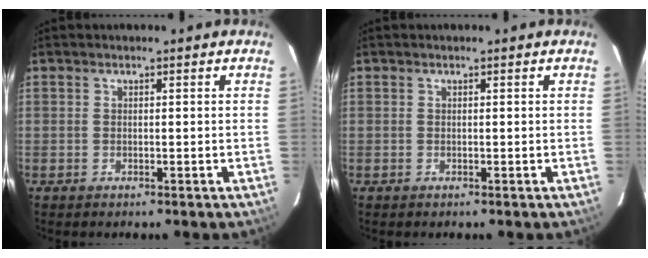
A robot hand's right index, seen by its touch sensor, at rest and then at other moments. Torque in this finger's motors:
{"motor_torque": [0.00, 0.00, 0.00, 0.00]}